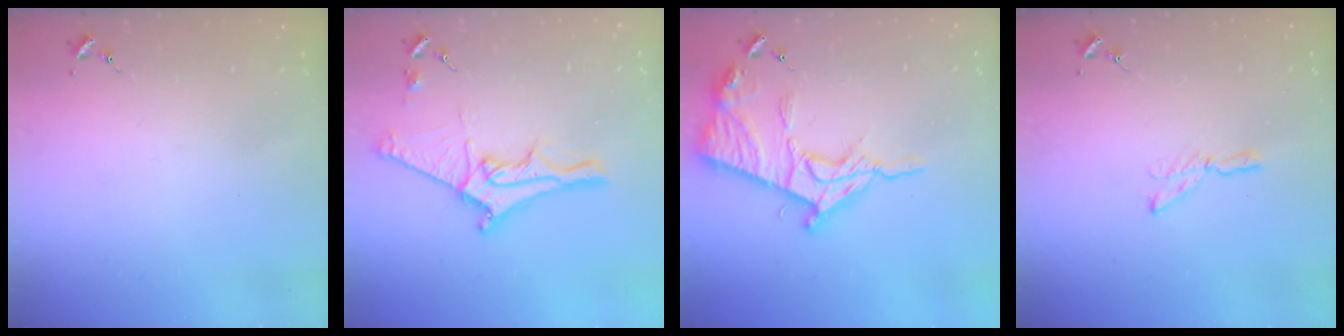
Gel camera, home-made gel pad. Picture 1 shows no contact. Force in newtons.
{"total": 14.1, "press": 14.1, "slide": 1.1}
{"total": 16.8, "press": 16.8, "slide": 1.3}
{"total": 3.9, "press": 3.8, "slide": 0.4}